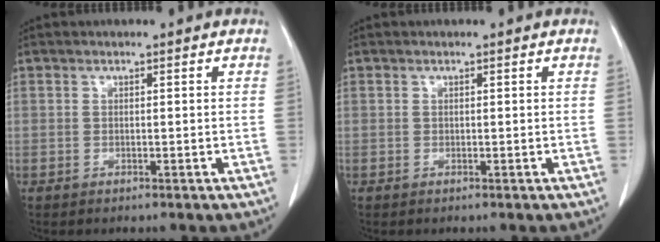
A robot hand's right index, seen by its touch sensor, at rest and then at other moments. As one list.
[{"total": 0.0}]